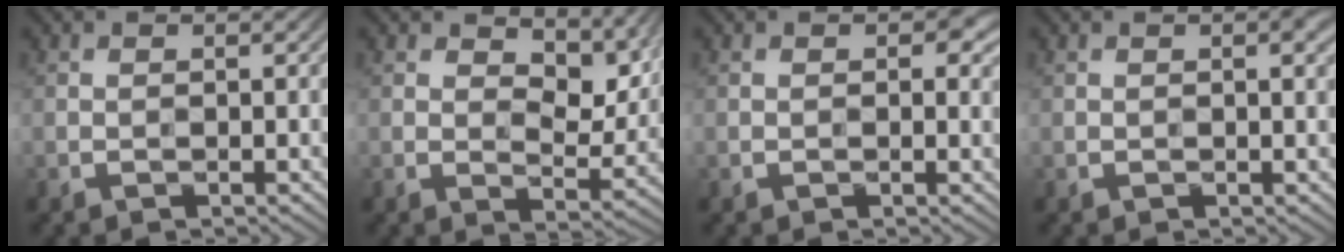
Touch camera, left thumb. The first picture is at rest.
{"total": 9.1, "force": [4.7, 4.6, 6.3], "torque": [-0.107, -0.004, 0.073]}
{"total": 2.5, "force": [0.9, 1.6, 1.7], "torque": [-0.027, -0.004, 0.015]}
{"total": 1.6, "force": [0.5, 0.5, 1.4], "torque": [-0.019, 0.001, 0.011]}